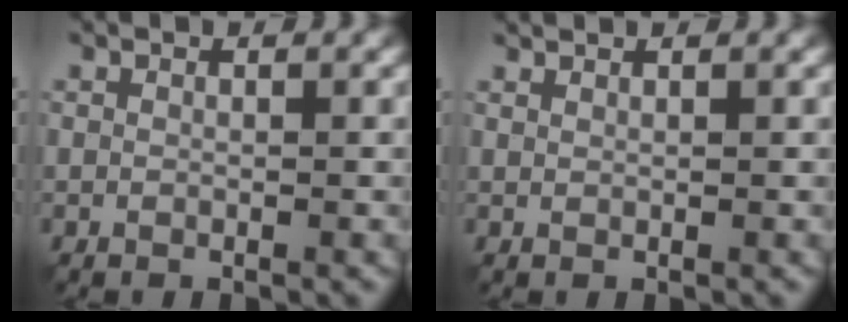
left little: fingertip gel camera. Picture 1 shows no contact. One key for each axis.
{"total": 1.0, "fx": 0.9, "fy": 0.1, "fz": 0.3, "tx": -0.005, "ty": 0.002, "tz": 0.013}